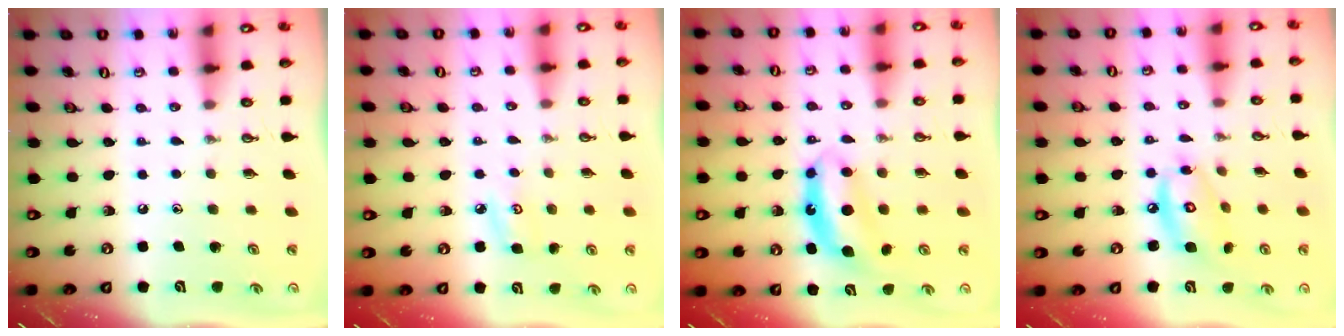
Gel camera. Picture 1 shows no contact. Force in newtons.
{"total": 5.3, "press": 5.3, "slide": 0.6}
{"total": 7.0, "press": 7.0, "slide": 0.2}
{"total": 10.8, "press": 10.8, "slide": 0.9}